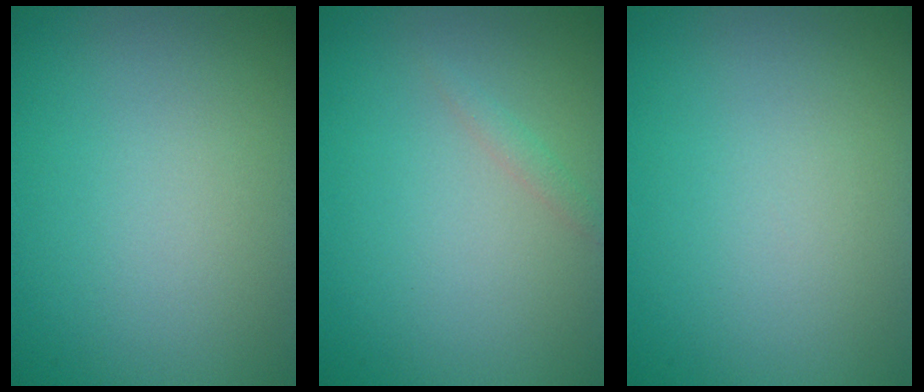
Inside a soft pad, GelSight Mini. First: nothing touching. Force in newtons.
{"total": 0.8, "press": 0.8, "slide": 0.0}
{"total": 0.0}